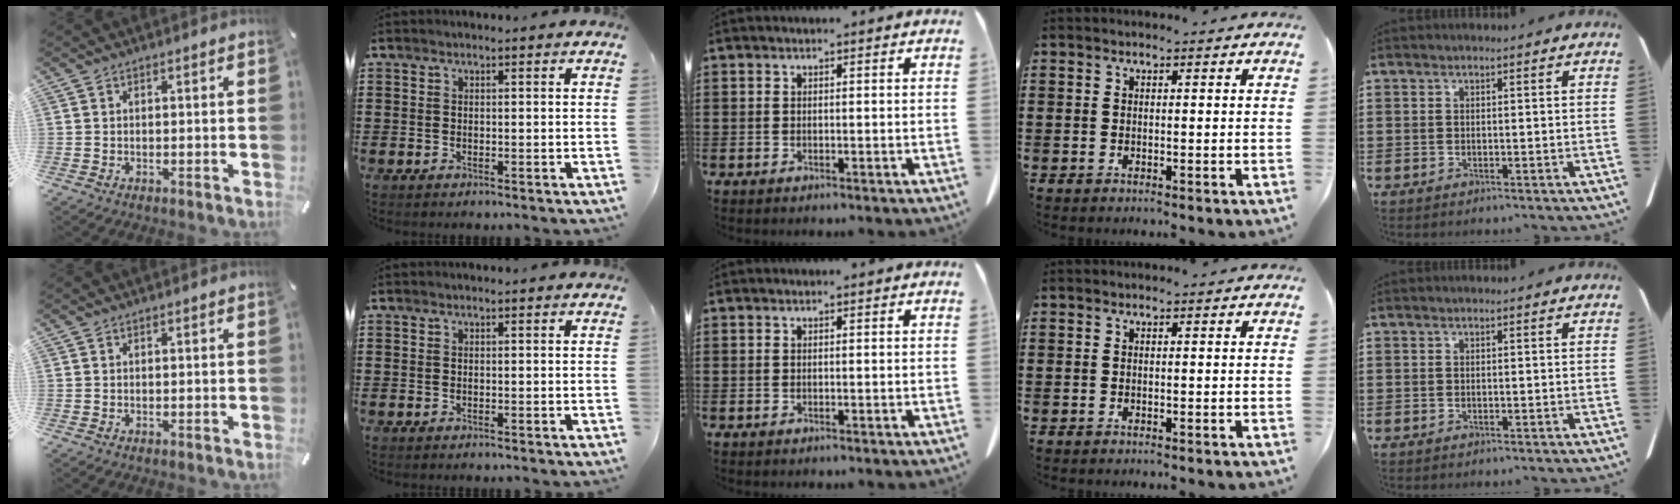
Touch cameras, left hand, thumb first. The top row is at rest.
{}